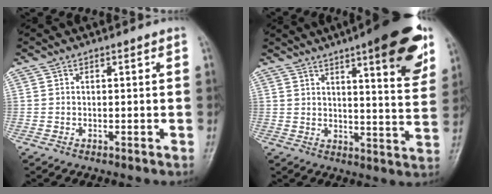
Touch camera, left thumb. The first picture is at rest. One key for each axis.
{"total": 17.1, "fx": 9.4, "fy": 3.7, "fz": 13.8, "tx": -0.152, "ty": -0.039, "tz": 0.123}